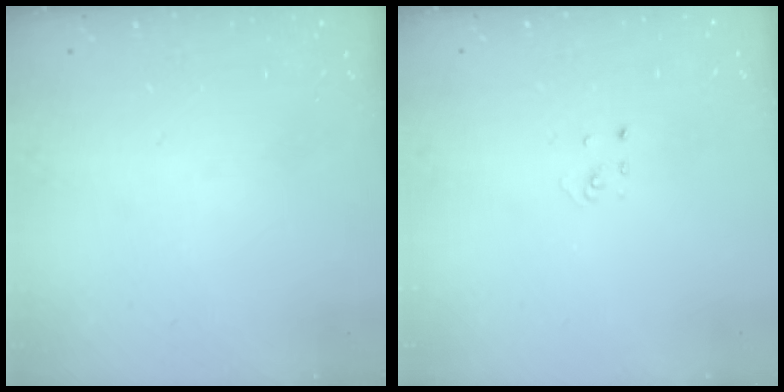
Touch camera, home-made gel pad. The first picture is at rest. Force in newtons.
{"total": 2.1, "press": 2.1, "slide": 0.1}